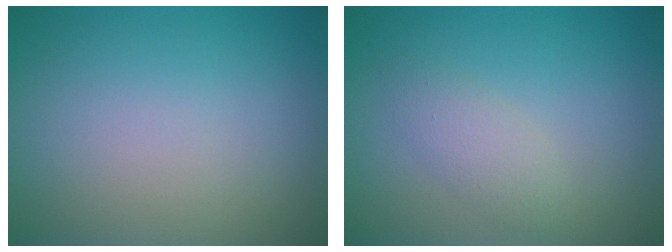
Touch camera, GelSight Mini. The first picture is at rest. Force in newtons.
{"total": 2.0, "press": 2.0, "slide": 0.2}